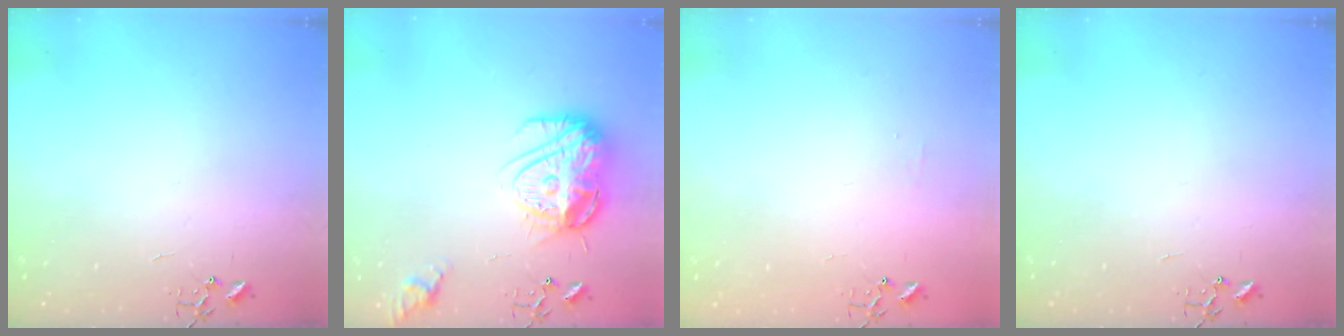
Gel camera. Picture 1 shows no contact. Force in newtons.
{"total": 15.6, "press": 15.5, "slide": 1.4}
{"total": 3.8, "press": 3.7, "slide": 0.6}
{"total": 0.0}